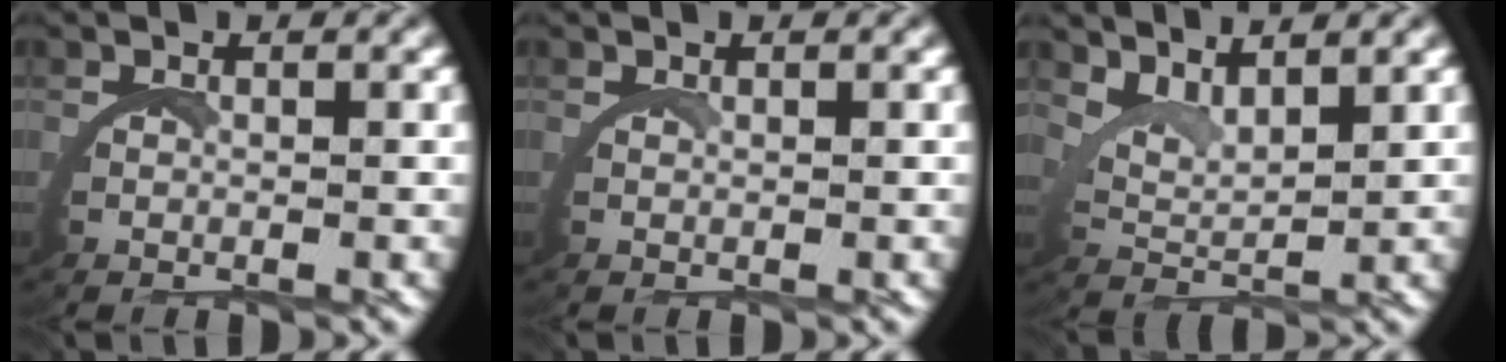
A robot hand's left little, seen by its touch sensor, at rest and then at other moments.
{"total": 0.6, "force": [0.5, -0.3, 0.0], "torque": [-0.003, 0.001, 0.009]}
{"total": 3.9, "force": [3.2, 1.6, 1.6], "torque": [-0.049, -0.002, 0.052]}